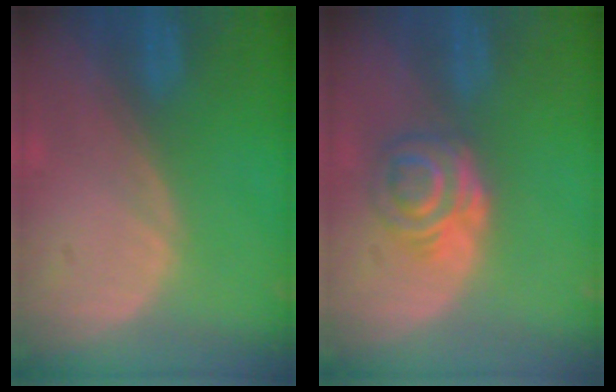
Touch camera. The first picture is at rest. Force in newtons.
{"total": 6.3, "press": 5.2, "slide": 3.5}